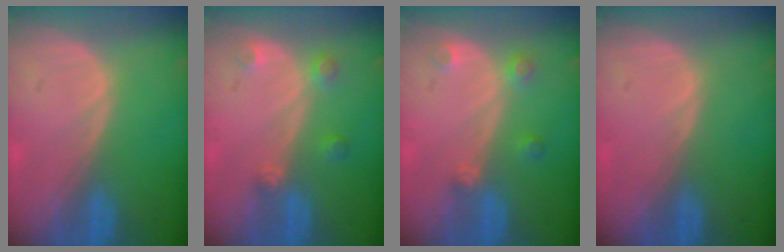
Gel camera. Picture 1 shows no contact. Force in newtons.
{"total": 2.8, "press": 2.7, "slide": 0.7}
{"total": 2.8, "press": 2.7, "slide": 0.7}
{"total": 0.5, "press": 0.0, "slide": 0.5}